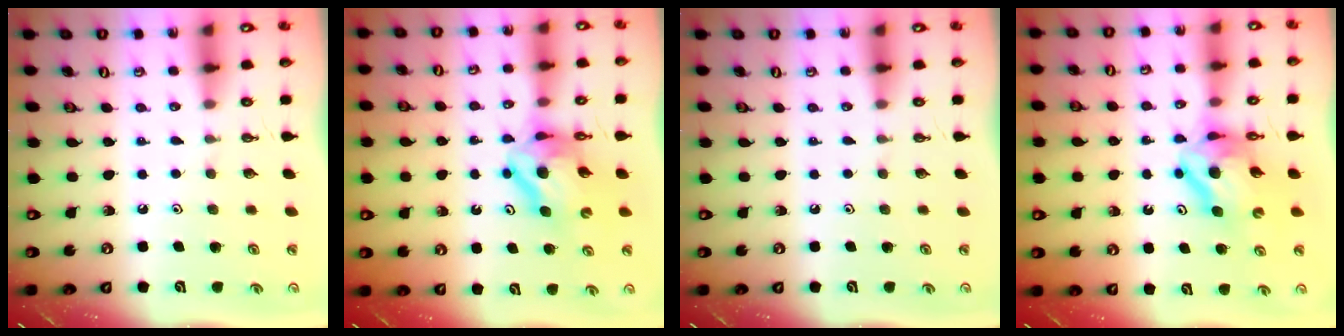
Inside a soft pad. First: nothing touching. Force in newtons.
{"total": 9.5, "press": 9.5, "slide": 1.0}
{"total": 0.0}
{"total": 9.5, "press": 9.5, "slide": 1.0}